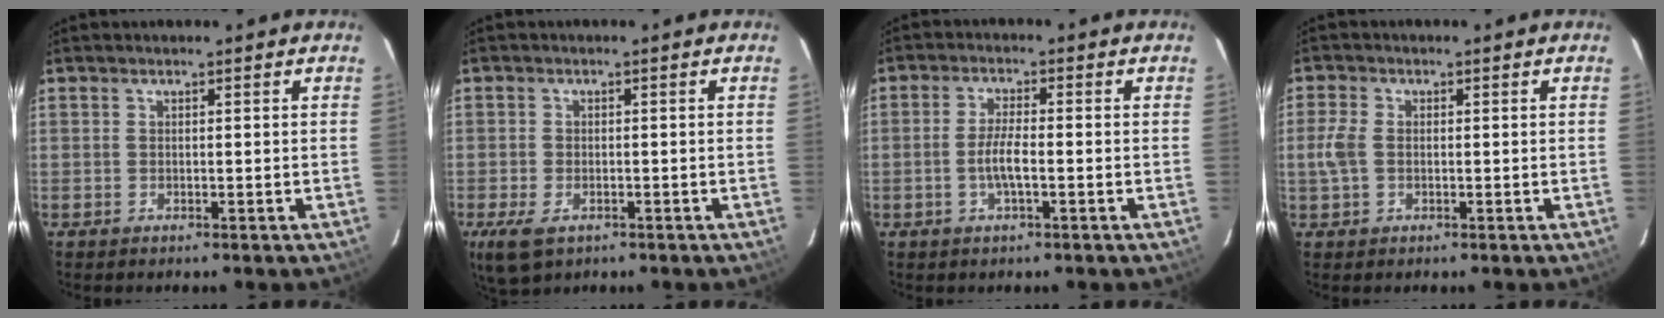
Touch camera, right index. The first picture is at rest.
{"total": 6.0, "force": [-3.1, 3.4, 3.8], "torque": [-0.089, -0.019, -0.056]}
{"total": 4.4, "force": [-1.3, 0.8, 4.1], "torque": [-0.081, 0.000, -0.025]}
{"total": 3.6, "force": [-0.4, 2.5, 2.6], "torque": [-0.065, 0.004, -0.008]}